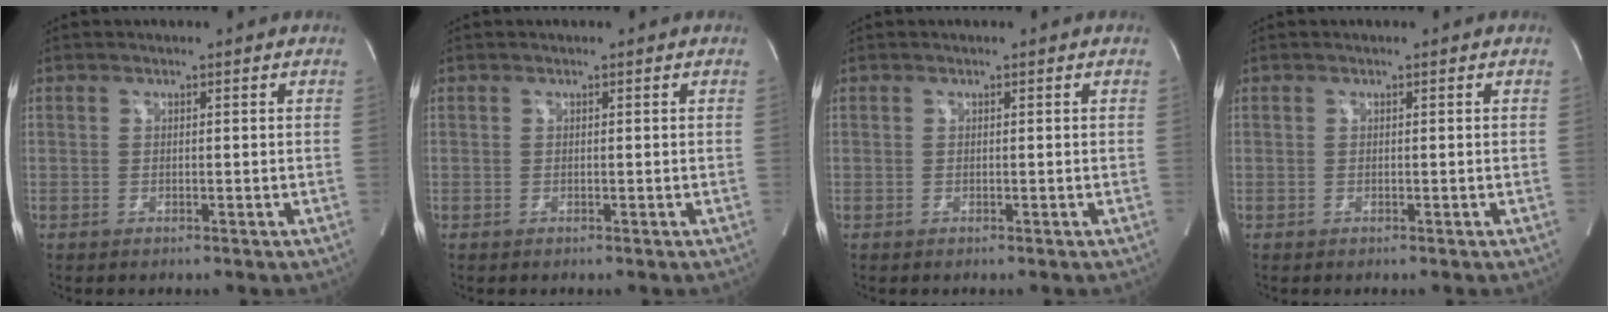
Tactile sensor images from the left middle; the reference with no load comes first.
{"total": 0.0}
{"total": 0.0}
{"total": 0.0}